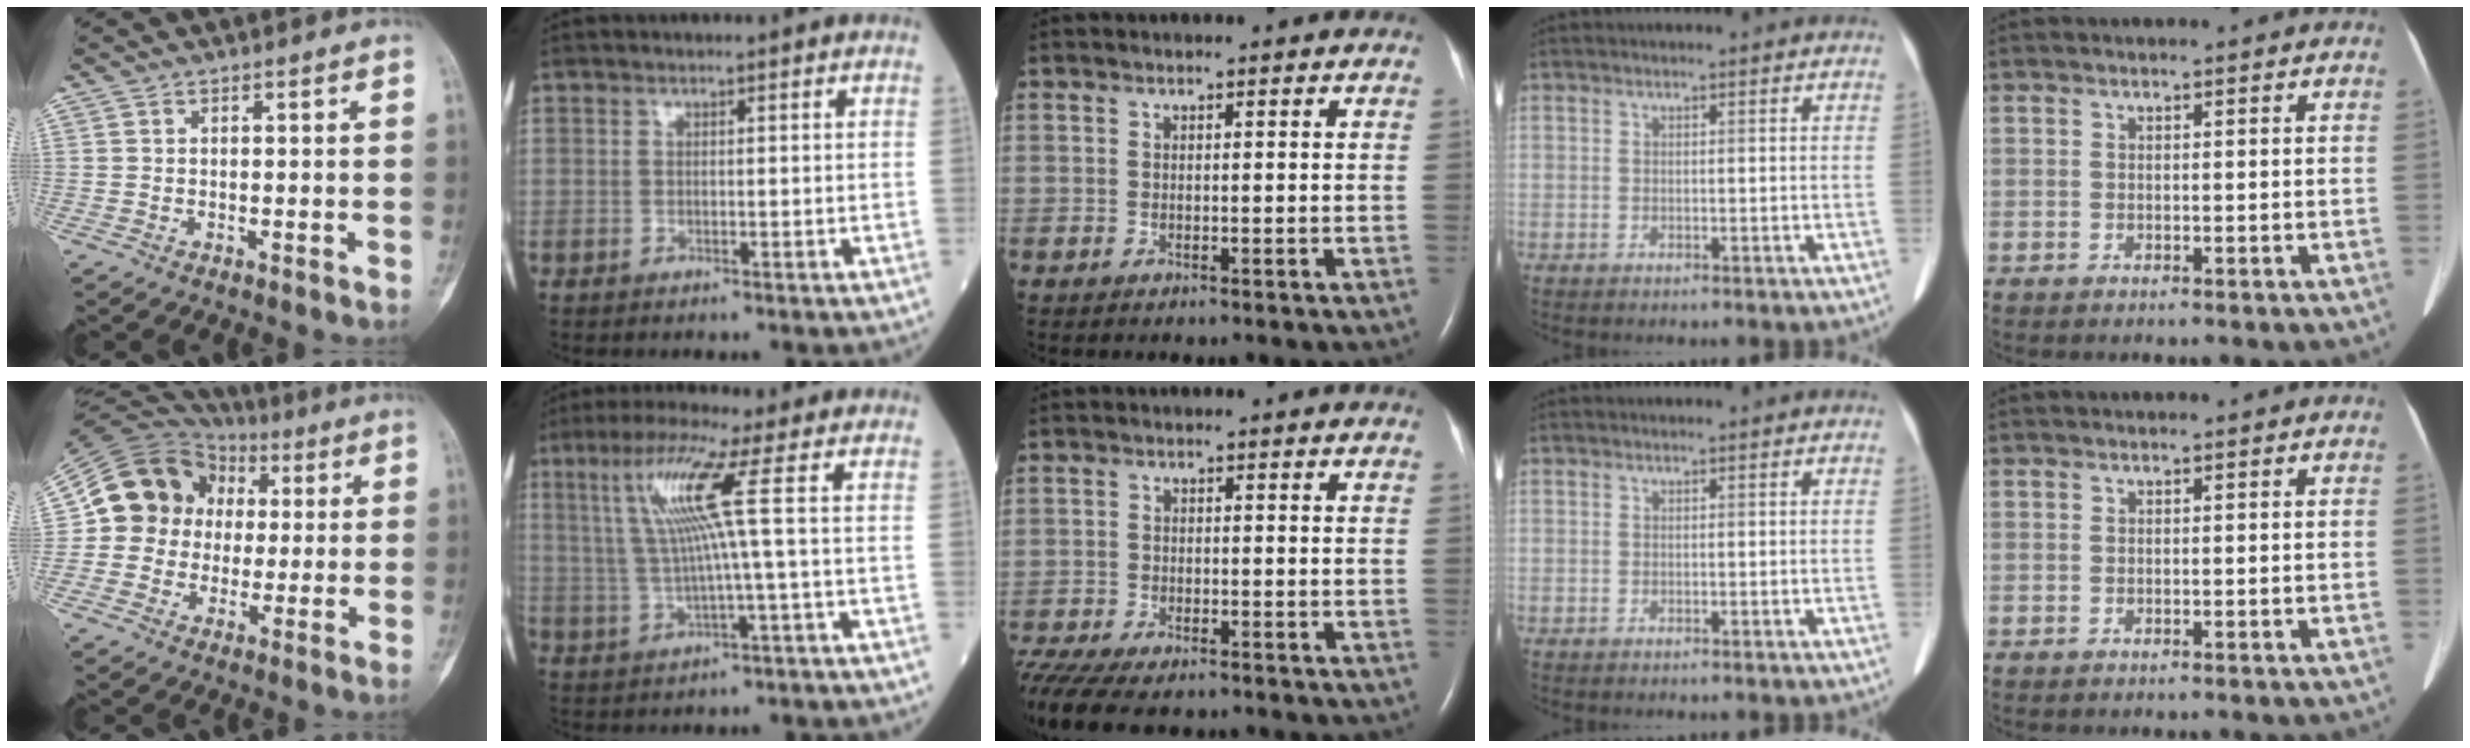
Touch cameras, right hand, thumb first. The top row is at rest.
{"thumb": {"total": 14.4, "force": [1.4, 13.0, 5.8], "torque": [-0.079, 0.029, 0.022]}, "index": {"total": 8.6, "force": [2.1, -1.5, 8.1], "torque": [-0.162, 0.013, 0.048]}, "middle": {"total": 12.4, "force": [-10.1, 3.9, 6.1], "torque": [-0.138, -0.014, -0.153]}}